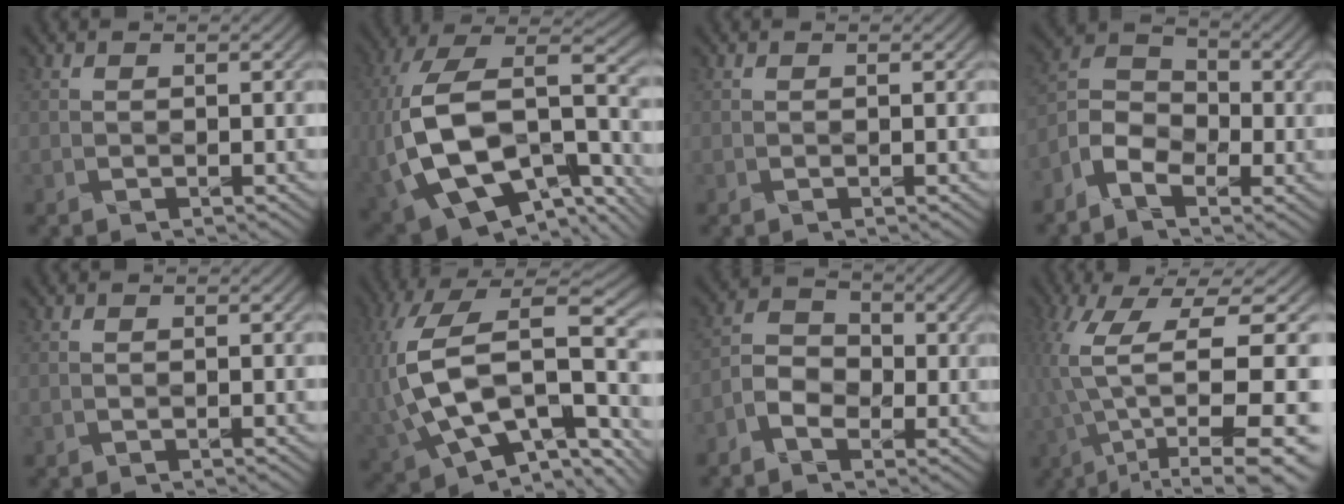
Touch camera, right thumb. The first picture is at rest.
{"total": 18.7, "force": [-4.6, 11.2, 14.3], "torque": [-0.323, -0.026, -0.045]}
{"total": 0.0}
{"total": 6.0, "force": [-3.8, 3.5, 3.0], "torque": [-0.057, 0.002, -0.088]}
{"total": 0.0}
{"total": 16.6, "force": [-1.8, 9.3, 13.6], "torque": [-0.305, -0.014, -0.016]}
{"total": 4.0, "force": [-2.1, 2.8, 1.9], "torque": [-0.033, 0.003, -0.046]}
{"total": 14.6, "force": [-1.2, 4.9, 13.7], "torque": [-0.278, -0.012, 0.012]}